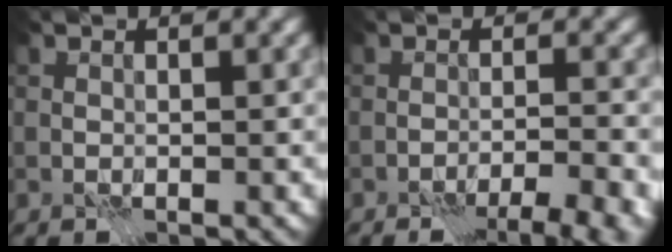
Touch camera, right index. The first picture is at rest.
{"total": 4.7, "force": [-3.6, 0.7, 3.0], "torque": [-0.045, 0.004, -0.052]}